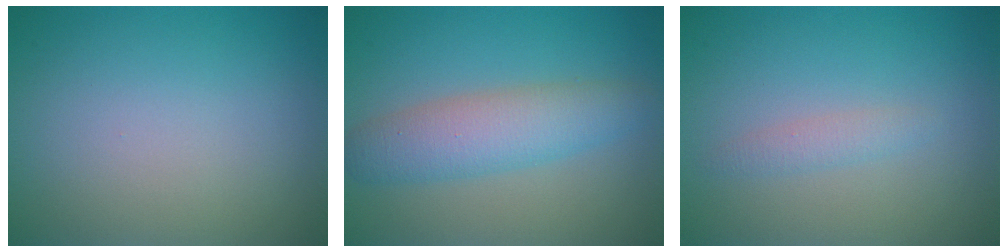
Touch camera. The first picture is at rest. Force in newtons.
{"total": 4.6, "press": 4.6, "slide": 0.1}
{"total": 1.2, "press": 1.2, "slide": 0.0}